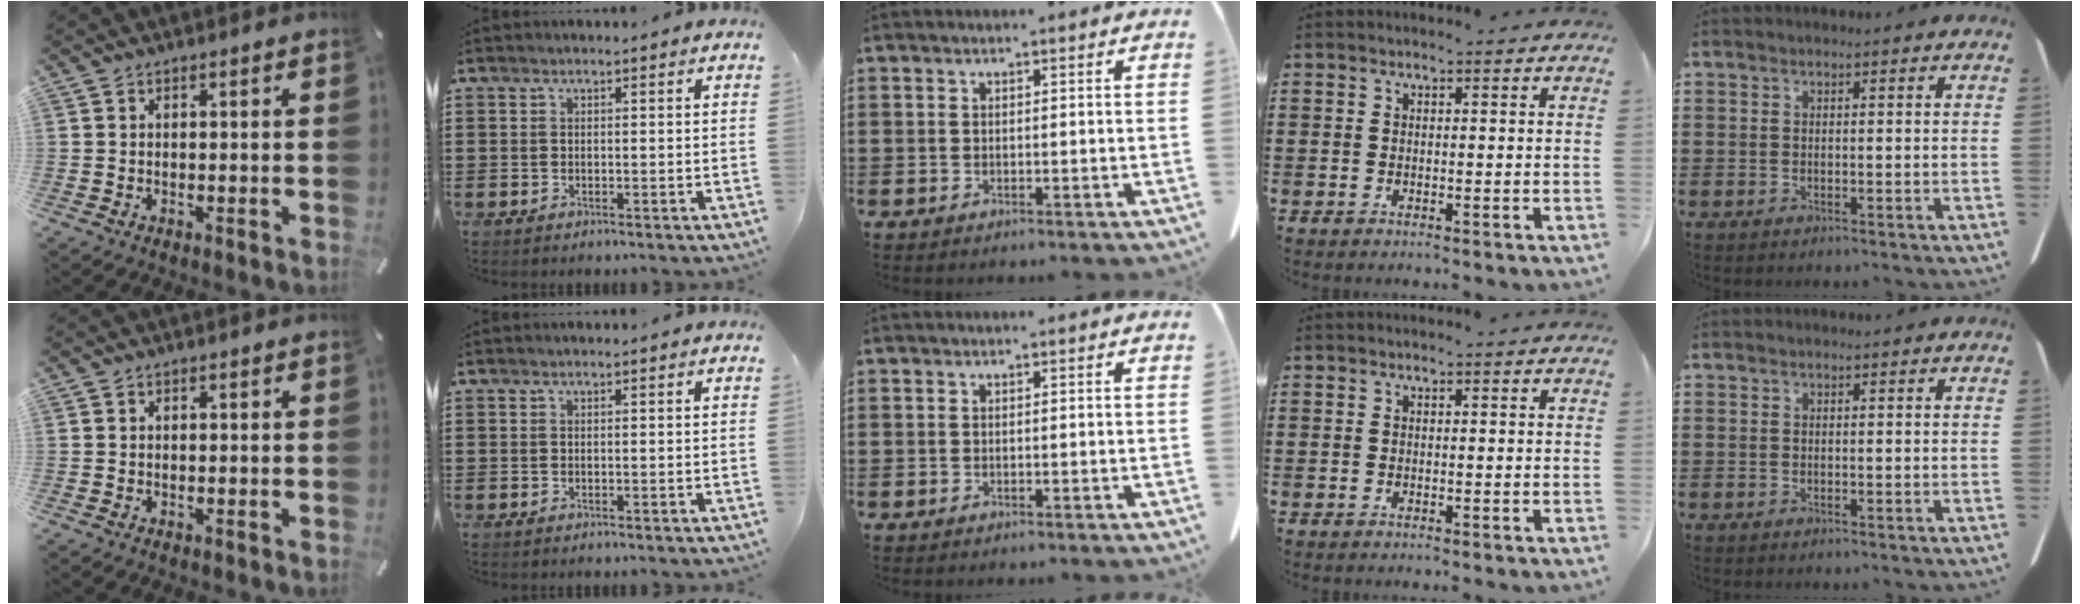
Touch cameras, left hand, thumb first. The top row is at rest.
{}